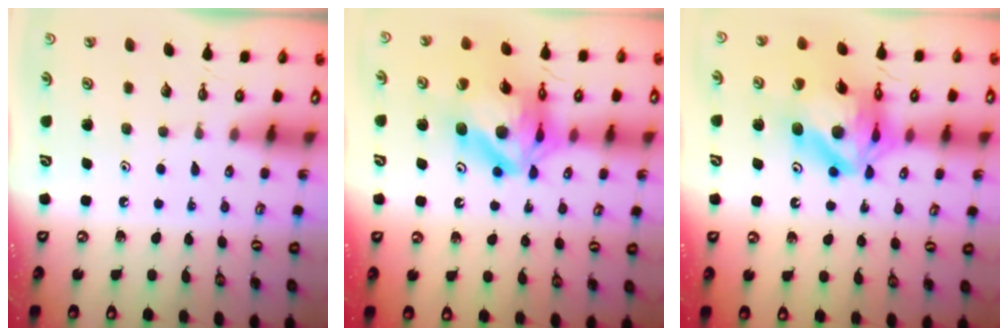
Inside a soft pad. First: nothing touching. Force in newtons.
{"total": 17.8, "press": 17.7, "slide": 2.3}
{"total": 17.8, "press": 17.7, "slide": 2.3}